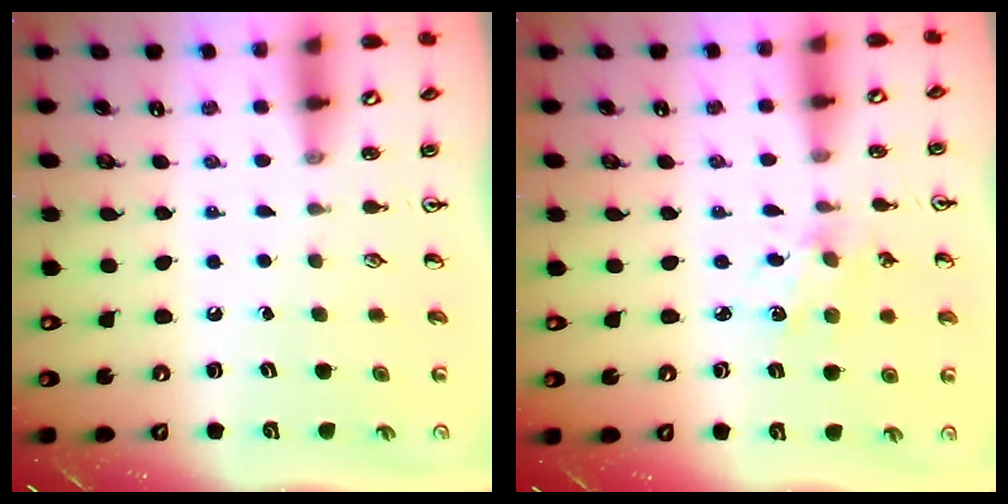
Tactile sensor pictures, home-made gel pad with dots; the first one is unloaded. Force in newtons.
{"total": 2.9, "press": 2.8, "slide": 0.3}